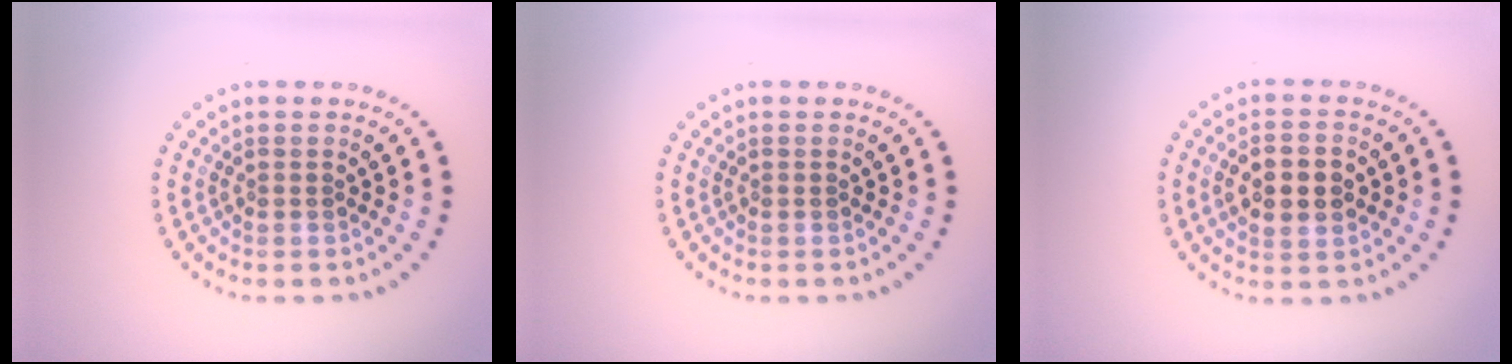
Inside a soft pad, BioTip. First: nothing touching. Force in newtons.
{"total": 0.0}
{"total": 4.0, "press": 4.0, "slide": 0.2}